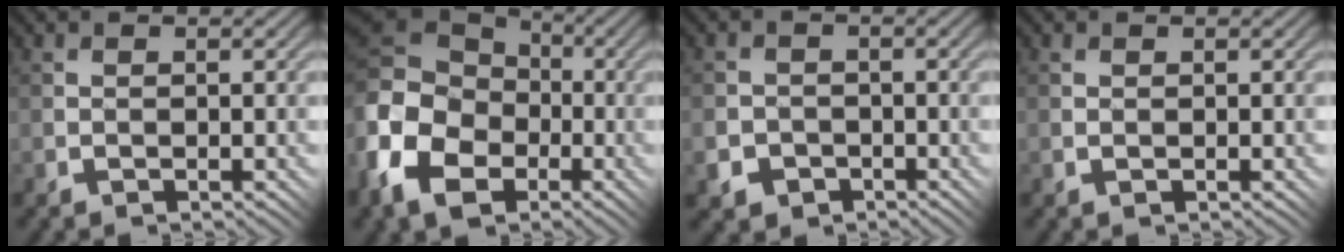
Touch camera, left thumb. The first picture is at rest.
{"total": 16.6, "force": [-4.4, 12.3, 10.2], "torque": [-0.268, -0.016, -0.089]}
{"total": 3.7, "force": [-1.7, 3.3, 0.6], "torque": [-0.005, -0.005, -0.039]}
{"total": 0.6, "force": [0.4, 0.2, 0.4], "torque": [-0.005, -0.001, 0.009]}